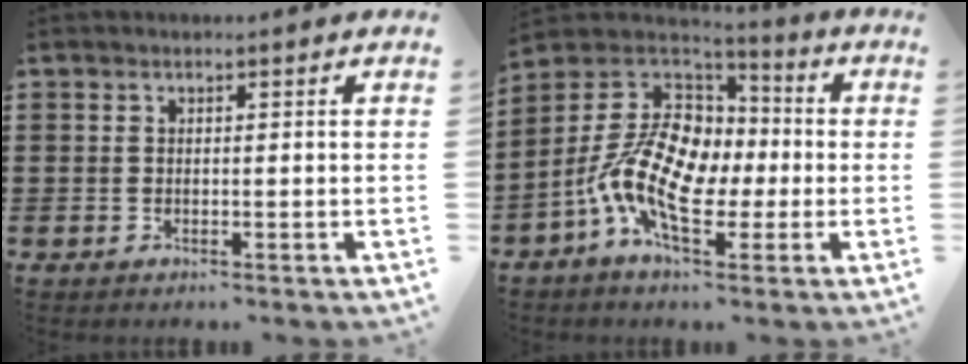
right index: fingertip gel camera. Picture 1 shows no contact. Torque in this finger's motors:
{"motor_torque": [2.14, 0.00, 1.05, 0.21]}